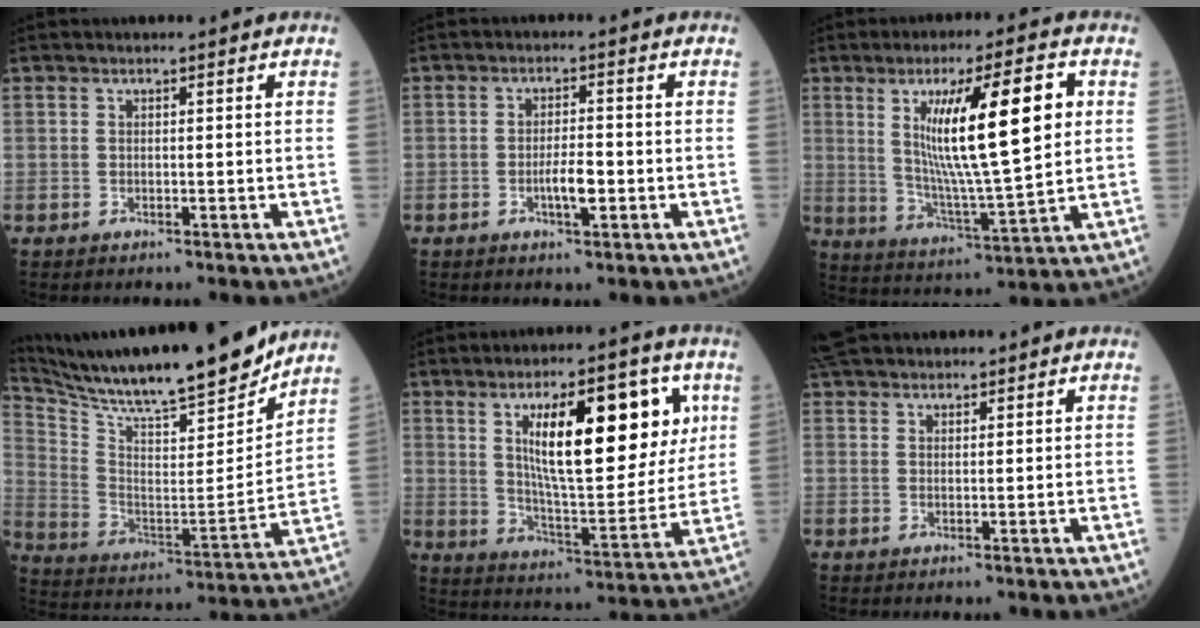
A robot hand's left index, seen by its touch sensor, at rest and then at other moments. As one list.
[{"total": 3.5, "force": [-1.6, 0.7, 3.1], "torque": [-0.057, -0.004, -0.026]}, {"total": 15.5, "force": [3.6, 1.2, 15.0], "torque": [-0.264, -0.006, 0.062]}, {"total": 24.1, "force": [21.1, 2.3, 11.4], "torque": [-0.216, -0.035, 0.335]}, {"total": 17.3, "force": [6.1, 4.9, 15.5], "torque": [-0.240, 0.006, 0.098]}, {"total": 5.3, "force": [4.7, 1.5, 2.0], "torque": [-0.033, 0.034, 0.083]}]